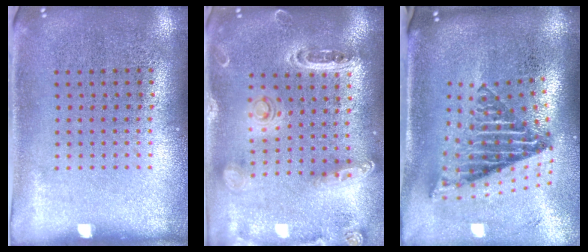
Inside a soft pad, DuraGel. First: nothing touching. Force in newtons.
{"total": 1.4, "press": 1.4, "slide": 0.1}
{"total": 2.8, "press": 1.7, "slide": 2.2}